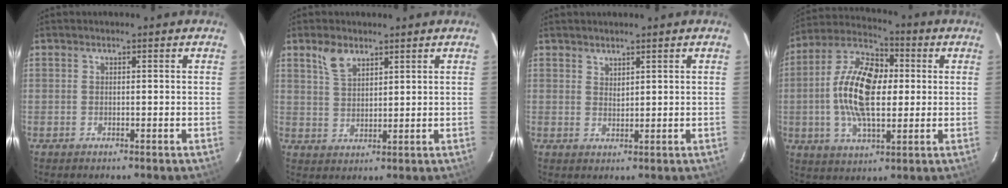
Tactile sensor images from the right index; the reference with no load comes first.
{"total": 4.9, "force": [3.3, 2.6, 2.6], "torque": [-0.049, 0.007, 0.066]}
{"total": 1.7, "force": [1.5, 0.5, 0.3], "torque": [-0.001, 0.001, 0.028]}
{"total": 16.3, "force": [0.5, 8.2, 14.2], "torque": [-0.275, 0.015, -0.003]}